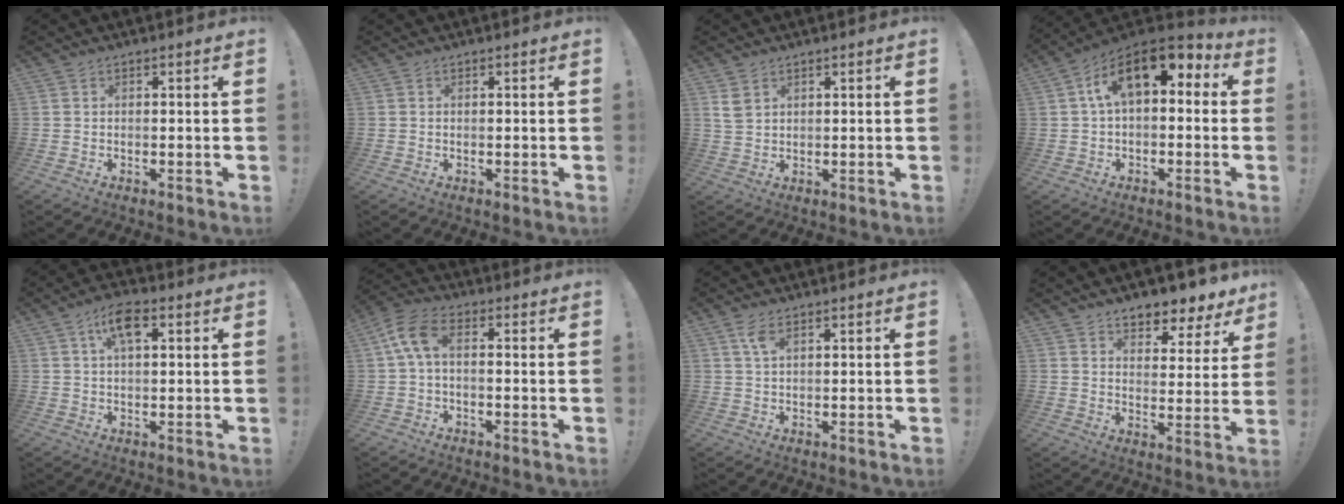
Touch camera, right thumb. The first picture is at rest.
{"total": 0.0}
{"total": 3.6, "force": [2.0, 2.2, 2.0], "torque": [-0.033, -0.007, 0.040]}
{"total": 14.2, "force": [4.8, 7.4, 11.2], "torque": [-0.186, -0.007, 0.085]}
{"total": 7.6, "force": [2.7, 3.6, 6.1], "torque": [-0.096, 0.002, 0.045]}
{"total": 7.7, "force": [1.3, 3.9, 6.5], "torque": [-0.146, 0.002, 0.026]}
{"total": 3.8, "force": [1.9, 1.5, 2.9], "torque": [-0.060, 0.001, 0.033]}
{"total": 7.3, "force": [6.3, 3.0, 1.9], "torque": [-0.019, -0.061, 0.114]}